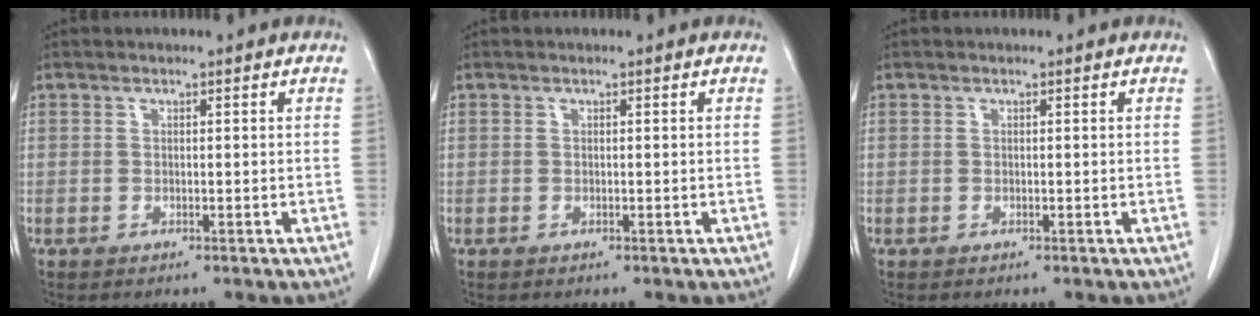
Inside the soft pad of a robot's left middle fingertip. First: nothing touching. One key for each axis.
{"total": 0.0}
{"total": 0.0}